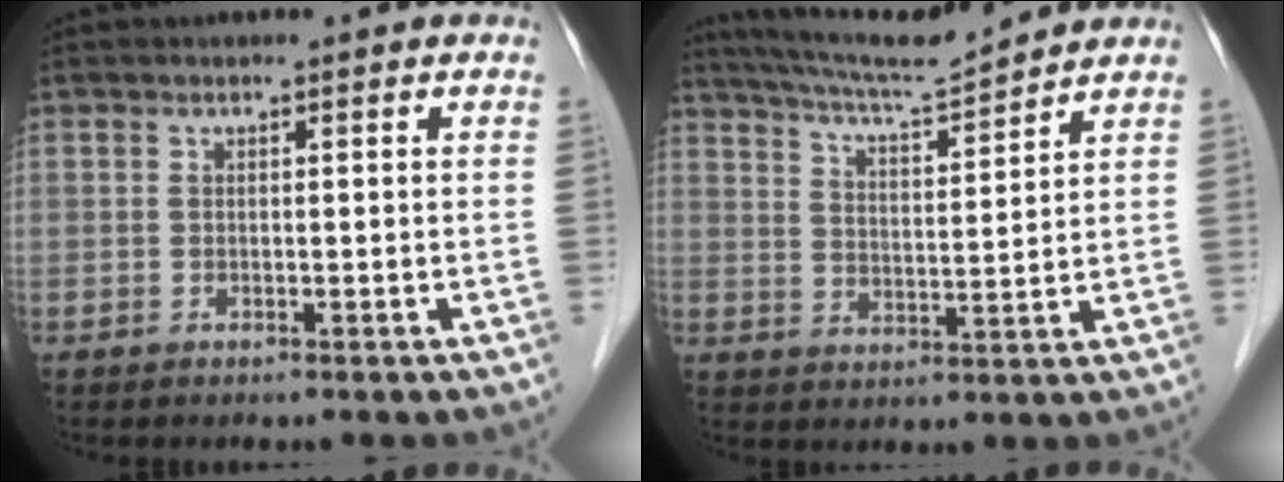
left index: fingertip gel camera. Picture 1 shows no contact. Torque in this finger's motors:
{"motor_torque": [0.95, -1.19, 0.19, 0.06]}